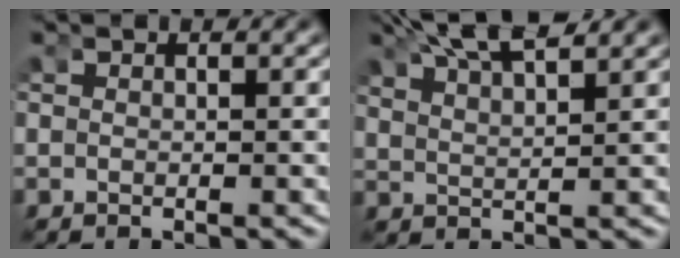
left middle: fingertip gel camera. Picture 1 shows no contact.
{"total": 5.7, "force": [4.6, 1.9, 2.9], "torque": [-0.068, 0.005, 0.077]}